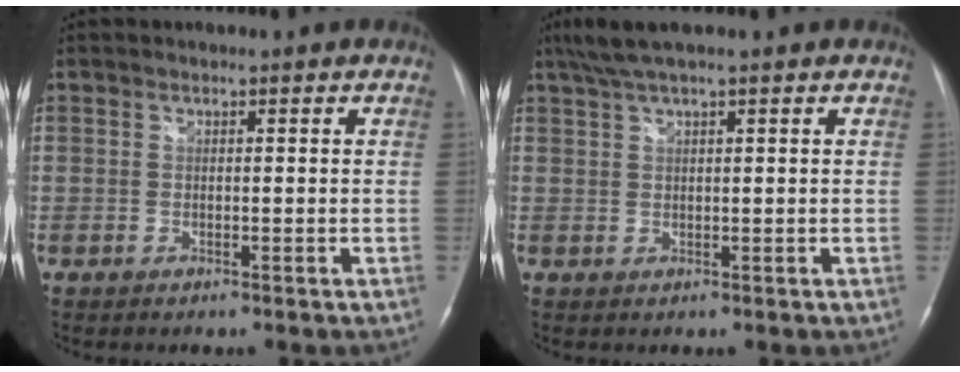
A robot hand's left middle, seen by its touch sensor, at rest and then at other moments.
{"total": 4.8, "force": [3.6, 0.0, 3.1], "torque": [-0.067, 0.028, 0.070]}